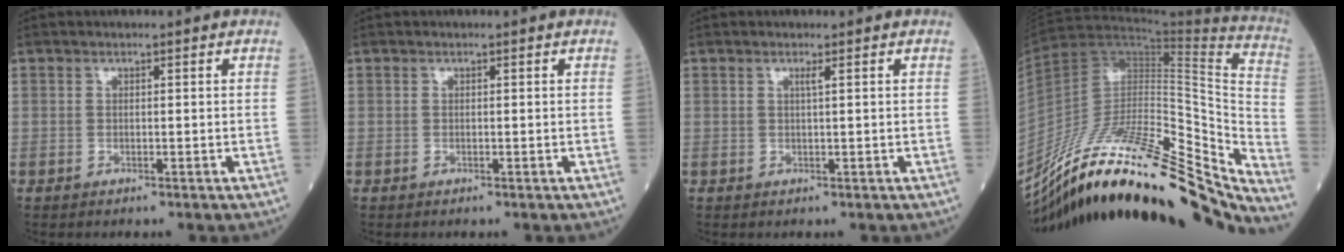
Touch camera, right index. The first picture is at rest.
{"total": 0.0}
{"total": 0.8, "force": [0.3, -0.2, 0.7], "torque": [-0.018, -0.002, 0.008]}
{"total": 31.1, "force": [-26.3, 4.1, 16.1], "torque": [-0.188, 0.001, -0.406]}